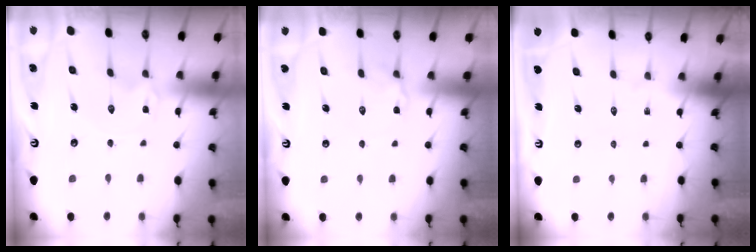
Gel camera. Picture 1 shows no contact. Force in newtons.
{"total": 5.4, "press": 5.3, "slide": 1.0}
{"total": 0.0}